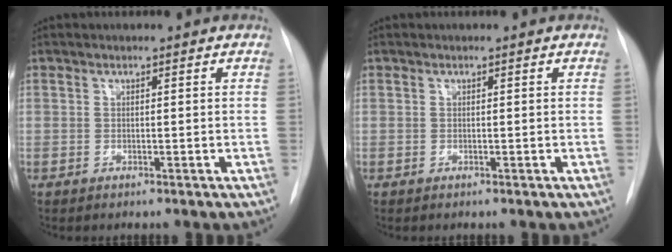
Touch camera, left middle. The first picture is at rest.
{"total": 0.0}